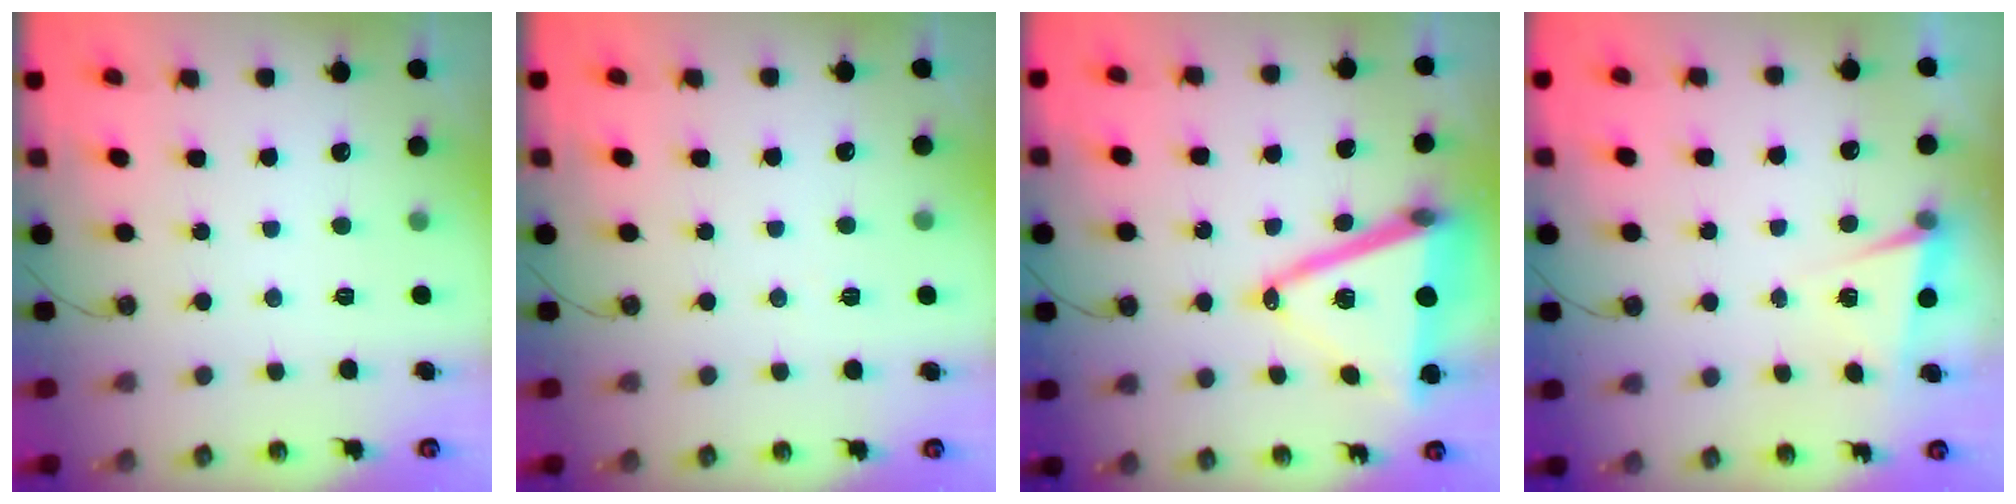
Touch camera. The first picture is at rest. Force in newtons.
{"total": 4.8, "press": 2.1, "slide": 4.4}
{"total": 18.9, "press": 18.5, "slide": 3.8}
{"total": 2.5, "press": 1.8, "slide": 1.8}